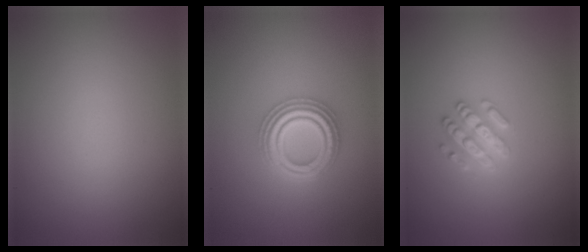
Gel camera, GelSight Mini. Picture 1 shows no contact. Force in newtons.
{"total": 4.4, "press": 4.4, "slide": 0.7}
{"total": 2.6, "press": 2.5, "slide": 0.4}